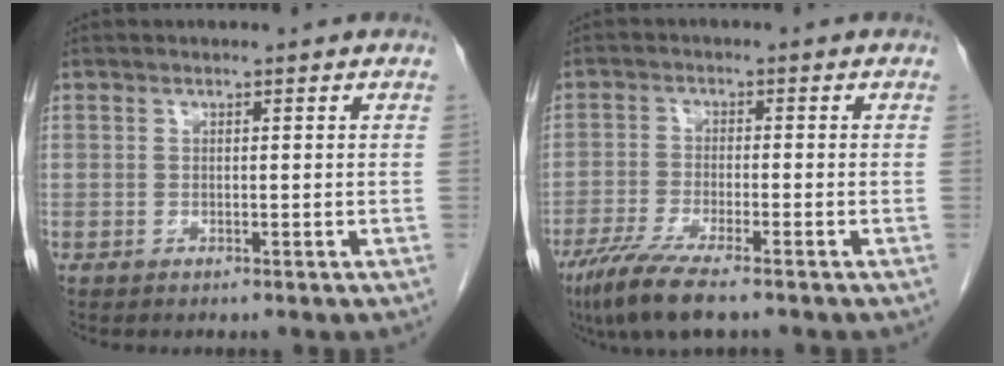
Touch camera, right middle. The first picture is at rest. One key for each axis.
{"total": 8.1, "fx": -5.8, "fy": 0.7, "fz": 5.6, "tx": -0.100, "ty": -0.021, "tz": -0.099}